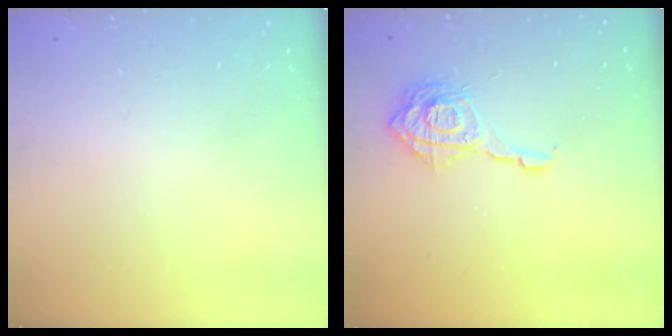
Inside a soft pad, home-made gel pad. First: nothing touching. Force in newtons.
{"total": 12.4, "press": 12.4, "slide": 1.3}